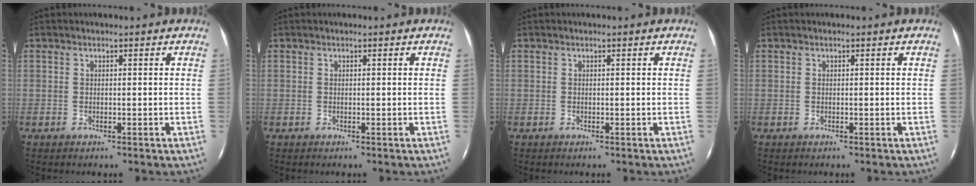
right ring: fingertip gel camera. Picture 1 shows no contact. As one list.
[{"total": 0.0}, {"total": 0.0}, {"total": 0.0}]